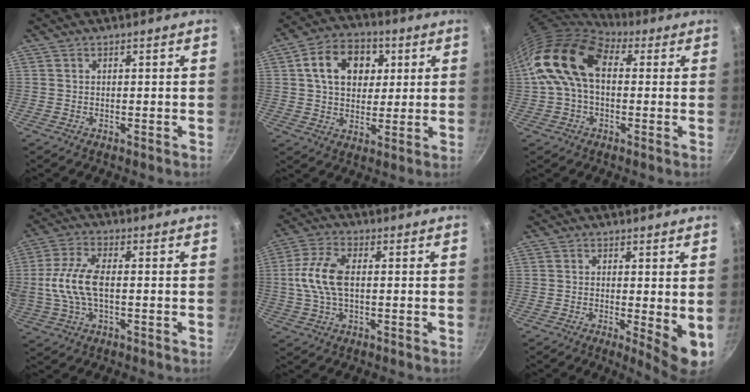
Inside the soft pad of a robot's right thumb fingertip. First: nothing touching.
{"total": 12.8, "force": [3.6, 9.5, 7.9], "torque": [-0.101, 0.007, 0.049]}
{"total": 14.4, "force": [2.2, 9.3, 10.7], "torque": [-0.175, 0.024, 0.022]}
{"total": 10.3, "force": [-0.4, 4.8, 9.1], "torque": [-0.193, 0.017, -0.014]}
{"total": 9.5, "force": [0.4, 4.8, 8.2], "torque": [-0.175, 0.020, 0.001]}
{"total": 6.7, "force": [-0.5, 1.6, 6.4], "torque": [-0.087, -0.015, -0.004]}